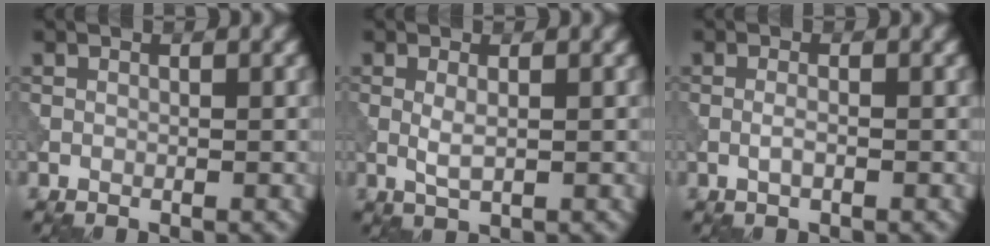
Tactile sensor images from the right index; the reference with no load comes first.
{"total": 1.5, "force": [0.1, 0.4, 1.5], "torque": [-0.035, 0.000, 0.003]}
{"total": 1.0, "force": [-0.4, 0.2, 0.9], "torque": [-0.022, 0.000, -0.009]}